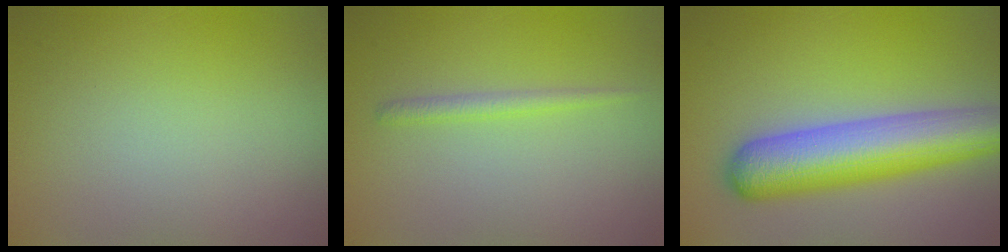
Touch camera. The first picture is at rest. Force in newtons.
{"total": 1.3, "press": 1.3, "slide": 0.0}
{"total": 8.9, "press": 8.9, "slide": 0.4}